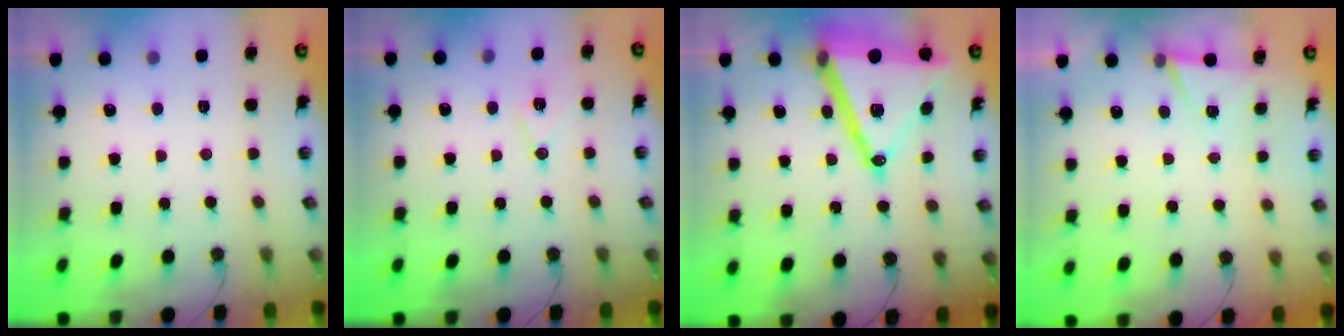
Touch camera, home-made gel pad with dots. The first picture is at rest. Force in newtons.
{"total": 7.9, "press": 7.0, "slide": 3.7}
{"total": 23.9, "press": 23.6, "slide": 3.7}
{"total": 5.1, "press": 2.4, "slide": 4.5}